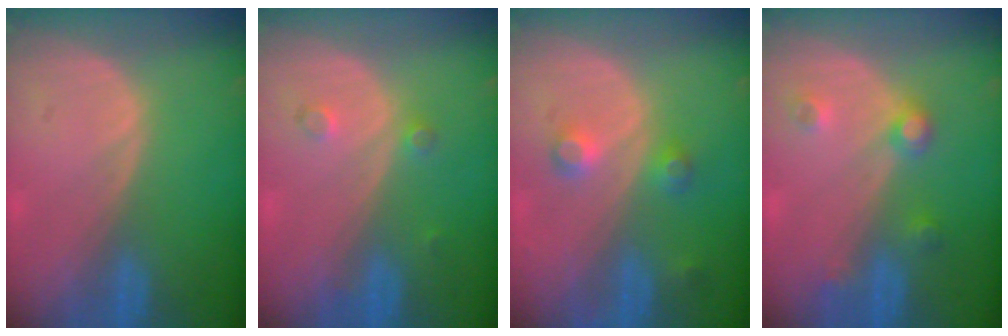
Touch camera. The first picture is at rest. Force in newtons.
{"total": 2.1, "press": 1.8, "slide": 1.1}
{"total": 3.5, "press": 3.3, "slide": 1.4}
{"total": 3.7, "press": 3.4, "slide": 1.4}